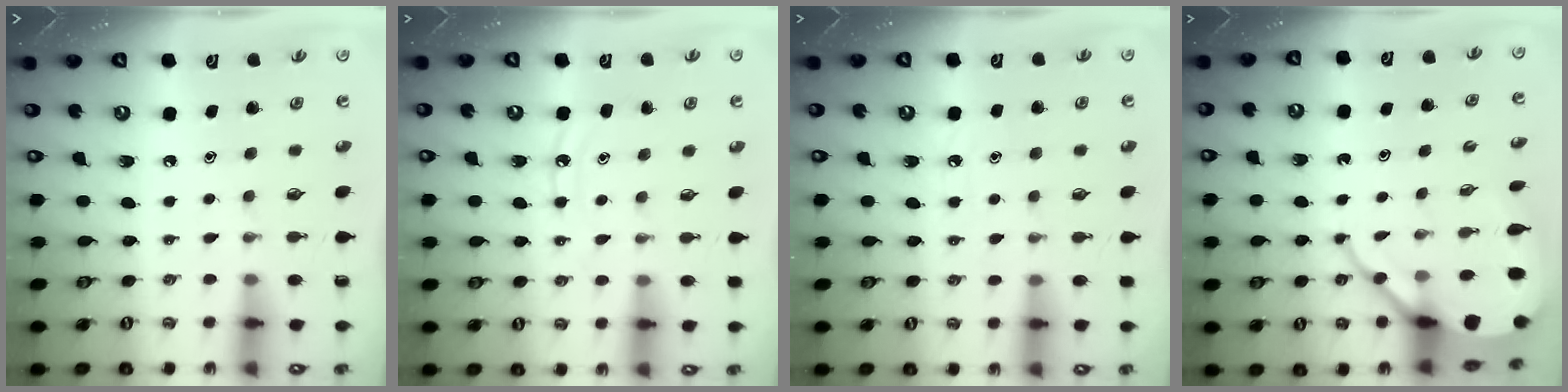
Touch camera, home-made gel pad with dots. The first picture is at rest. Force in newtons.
{"total": 7.6, "press": 7.6, "slide": 0.6}
{"total": 3.5, "press": 3.4, "slide": 0.5}
{"total": 9.2, "press": 9.1, "slide": 1.1}